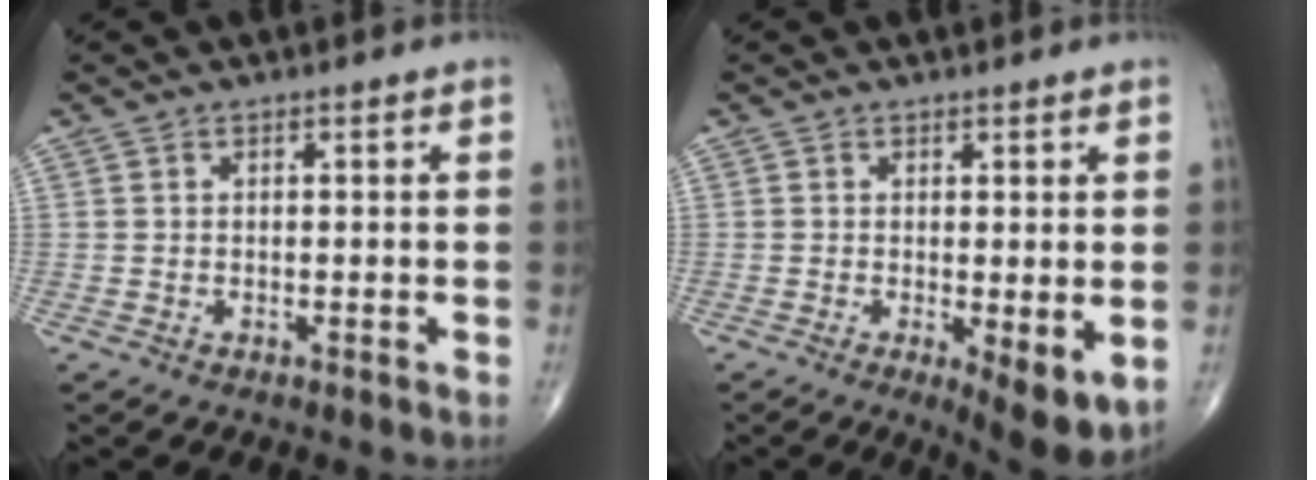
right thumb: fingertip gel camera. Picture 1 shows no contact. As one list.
[{"total": 6.7, "force": [-1.1, 2.2, 6.2], "torque": [-0.090, -0.022, -0.014]}]